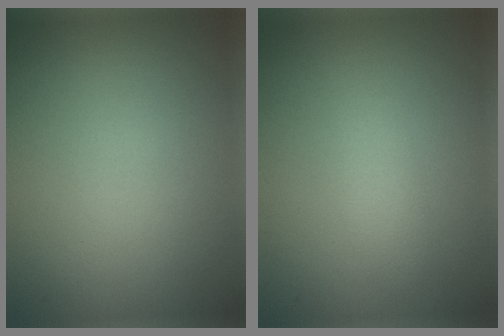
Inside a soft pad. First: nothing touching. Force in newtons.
{"total": 1.4, "press": 1.4, "slide": 0.1}